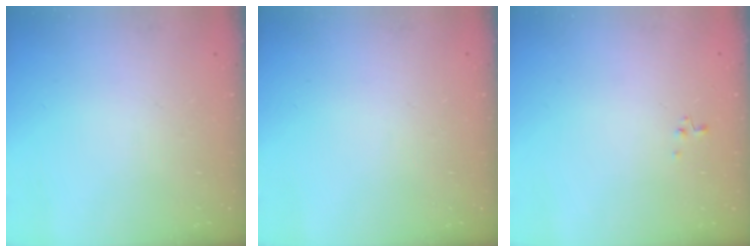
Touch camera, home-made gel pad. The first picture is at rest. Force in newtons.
{"total": 0.0}
{"total": 1.0, "press": 0.9, "slide": 0.4}